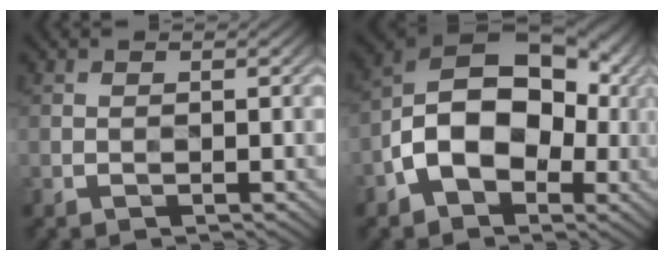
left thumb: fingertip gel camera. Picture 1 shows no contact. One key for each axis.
{"total": 13.7, "fx": -2.7, "fy": 8.9, "fz": 10.0, "tx": -0.150, "ty": 0.013, "tz": -0.062}